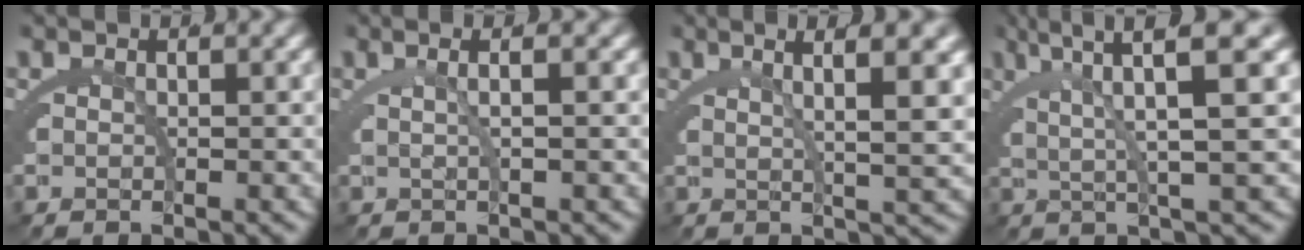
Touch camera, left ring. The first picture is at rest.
{"total": 2.1, "force": [0.8, -0.5, 1.9], "torque": [-0.018, 0.010, 0.013]}
{"total": 5.7, "force": [3.3, -0.2, 4.6], "torque": [-0.049, 0.013, 0.051]}
{"total": 6.8, "force": [3.5, -0.1, 5.8], "torque": [-0.078, 0.014, 0.054]}